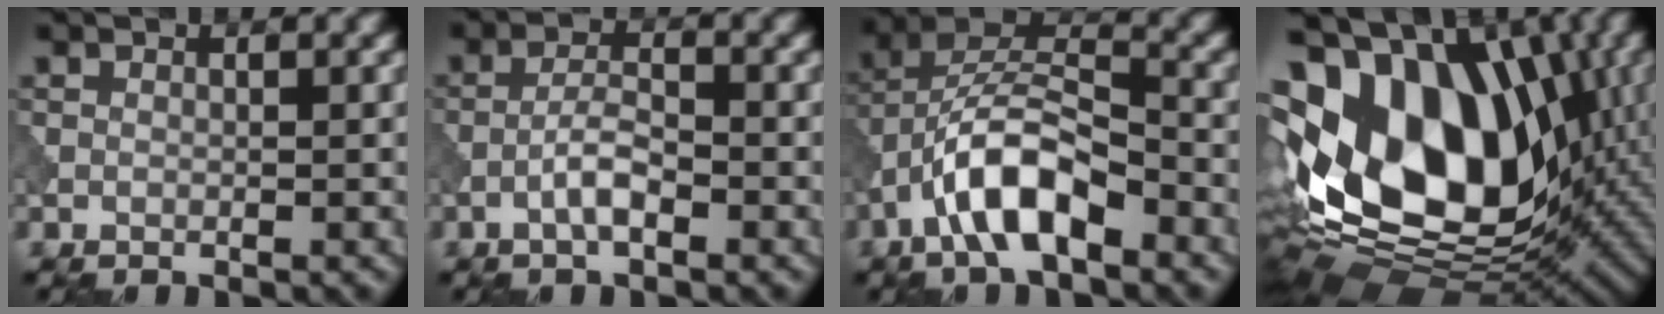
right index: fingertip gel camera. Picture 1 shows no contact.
{"total": 2.6, "force": [-1.3, 0.7, 2.2], "torque": [-0.044, 0.008, -0.031]}
{"total": 8.0, "force": [-3.8, 3.2, 6.2], "torque": [-0.107, 0.017, -0.076]}
{"total": 19.0, "force": [1.1, 12.6, 14.2], "torque": [-0.260, 0.010, 0.025]}